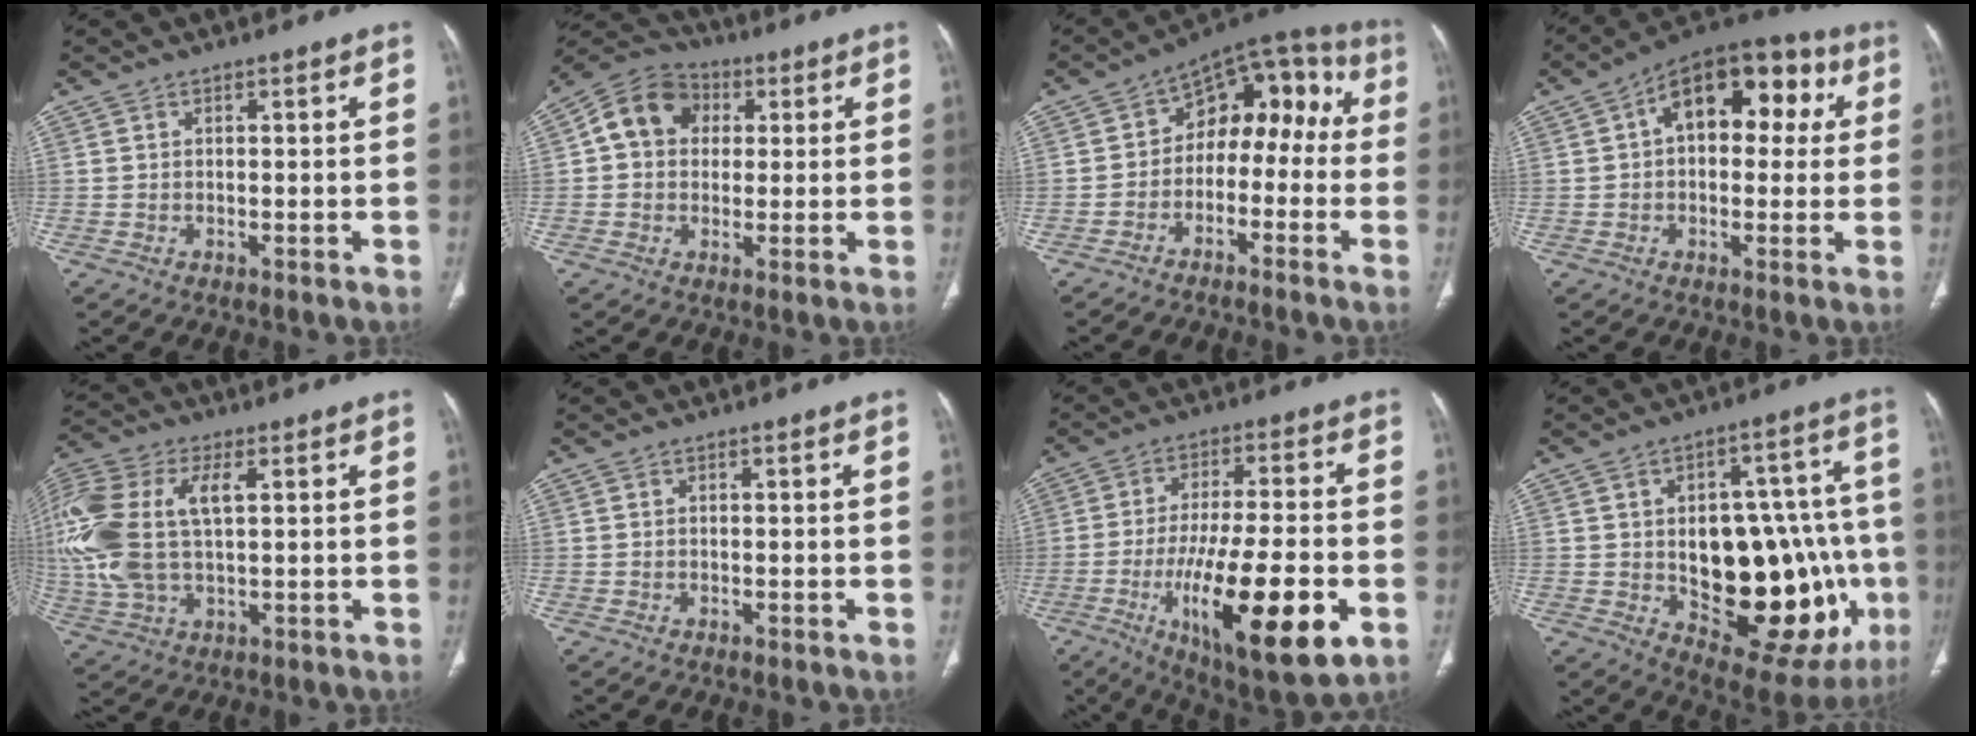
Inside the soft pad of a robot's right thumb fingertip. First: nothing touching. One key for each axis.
{"total": 10.5, "fx": 2.0, "fy": 8.8, "fz": 5.4, "tx": -0.075, "ty": 0.017, "tz": 0.020}
{"total": 12.9, "fx": -2.1, "fy": 8.9, "fz": 9.0, "tx": -0.072, "ty": 0.067, "tz": -0.046}
{"total": 16.8, "fx": 4.1, "fy": 10.0, "fz": 12.9, "tx": -0.132, "ty": 0.036, "tz": 0.048}
{"total": 19.6, "fx": 3.4, "fy": 10.8, "fz": 16.0, "tx": -0.386, "ty": 0.013, "tz": 0.061}
{"total": 0.0}
{"total": 22.4, "fx": -7.2, "fy": 6.6, "fz": 20.1, "tx": -0.325, "ty": 0.003, "tz": -0.100}
{"total": 27.8, "fx": -4.3, "fy": 14.4, "fz": 23.4, "tx": -0.267, "ty": 0.018, "tz": -0.026}